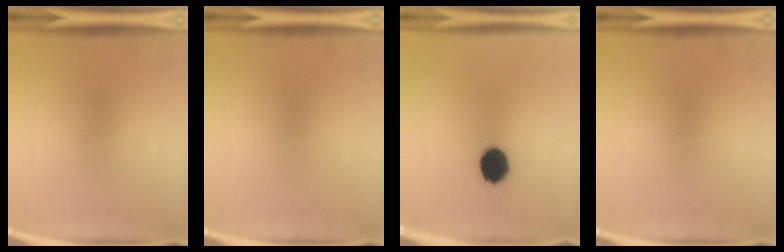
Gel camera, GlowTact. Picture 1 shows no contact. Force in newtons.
{"total": 0.0}
{"total": 10.5}
{"total": 0.0}